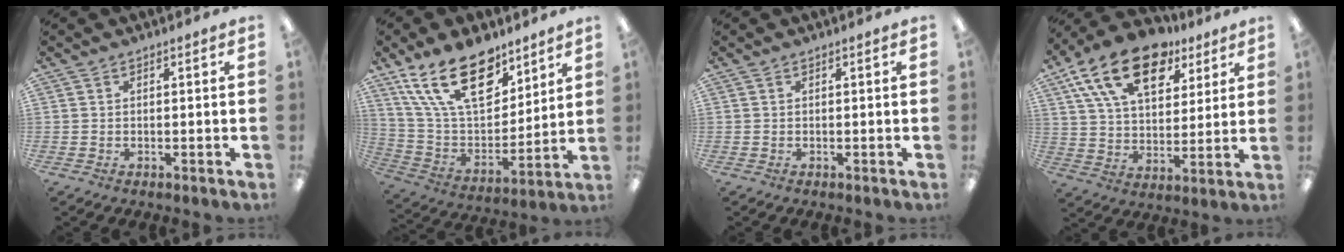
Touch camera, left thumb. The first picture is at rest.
{"total": 21.7, "force": [13.4, 11.0, 13.0], "torque": [-0.248, -0.062, 0.238]}
{"total": 0.0}
{"total": 19.6, "force": [11.7, 10.7, 11.5], "torque": [-0.202, -0.046, 0.210]}